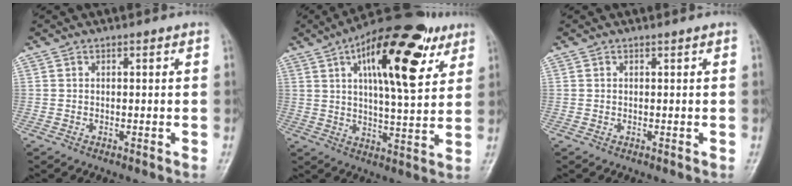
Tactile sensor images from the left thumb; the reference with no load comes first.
{"total": 21.2, "force": [9.0, 8.0, 17.4], "torque": [-0.236, -0.013, 0.132]}
{"total": 0.0}